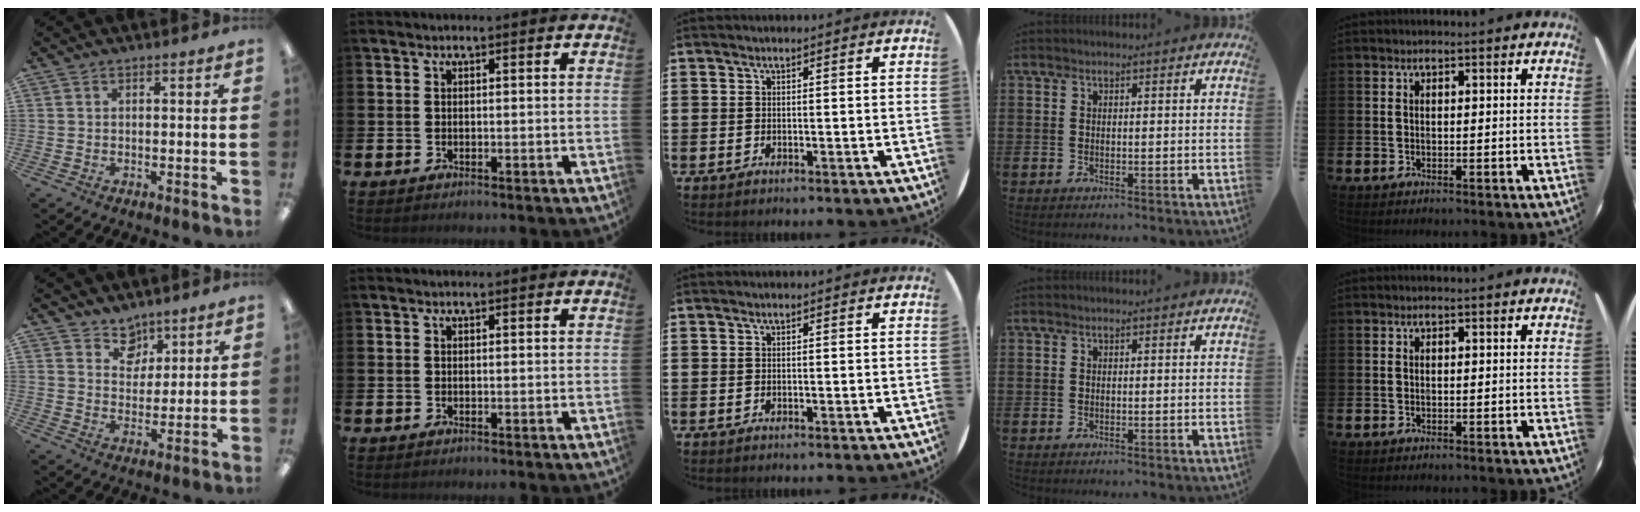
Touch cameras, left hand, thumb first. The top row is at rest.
{"thumb": {"total": 6.6, "force": [4.9, 4.4, 0.3], "torque": [-0.001, -0.035, 0.091]}}